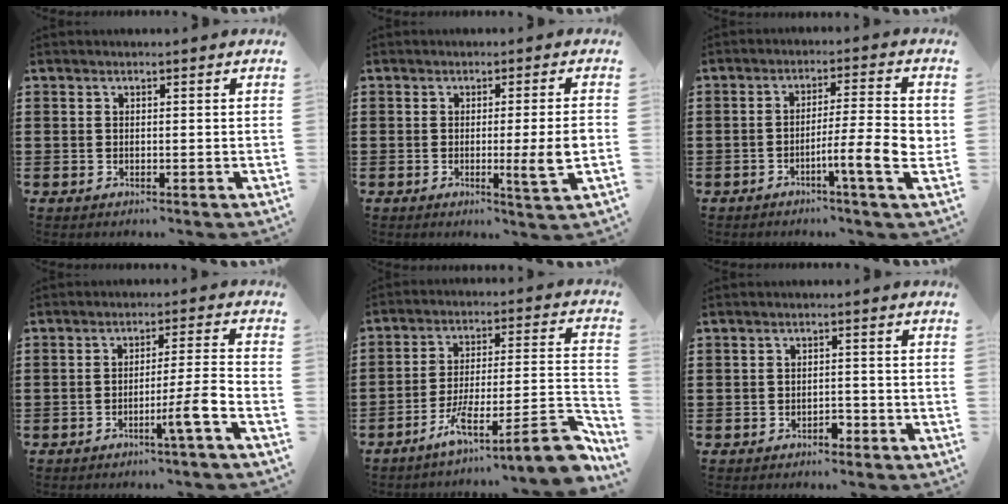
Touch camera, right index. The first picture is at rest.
{"total": 6.1, "force": [-0.7, -0.2, 6.0], "torque": [-0.093, -0.019, -0.013]}
{"total": 8.5, "force": [-2.7, 0.6, 8.0], "torque": [-0.139, -0.009, -0.047]}
{"total": 5.9, "force": [-3.1, -0.9, 5.0], "torque": [-0.080, -0.008, -0.056]}
{"total": 11.5, "force": [-6.7, 1.8, 9.2], "torque": [-0.132, 0.005, -0.120]}
{"total": 1.6, "force": [-1.3, 0.6, 0.8], "torque": [-0.019, -0.003, -0.025]}